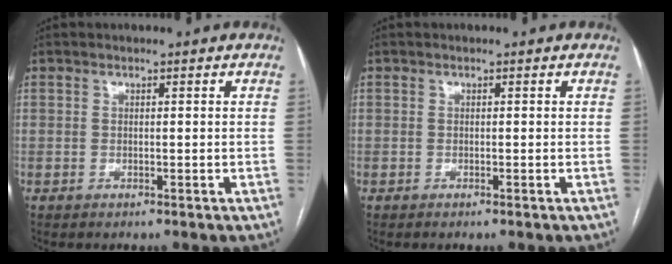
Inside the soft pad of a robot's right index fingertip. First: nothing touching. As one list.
[{"total": 0.0}]